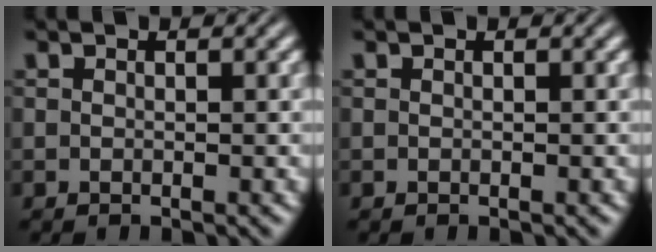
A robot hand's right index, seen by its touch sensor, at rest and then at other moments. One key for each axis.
{"total": 0.0}